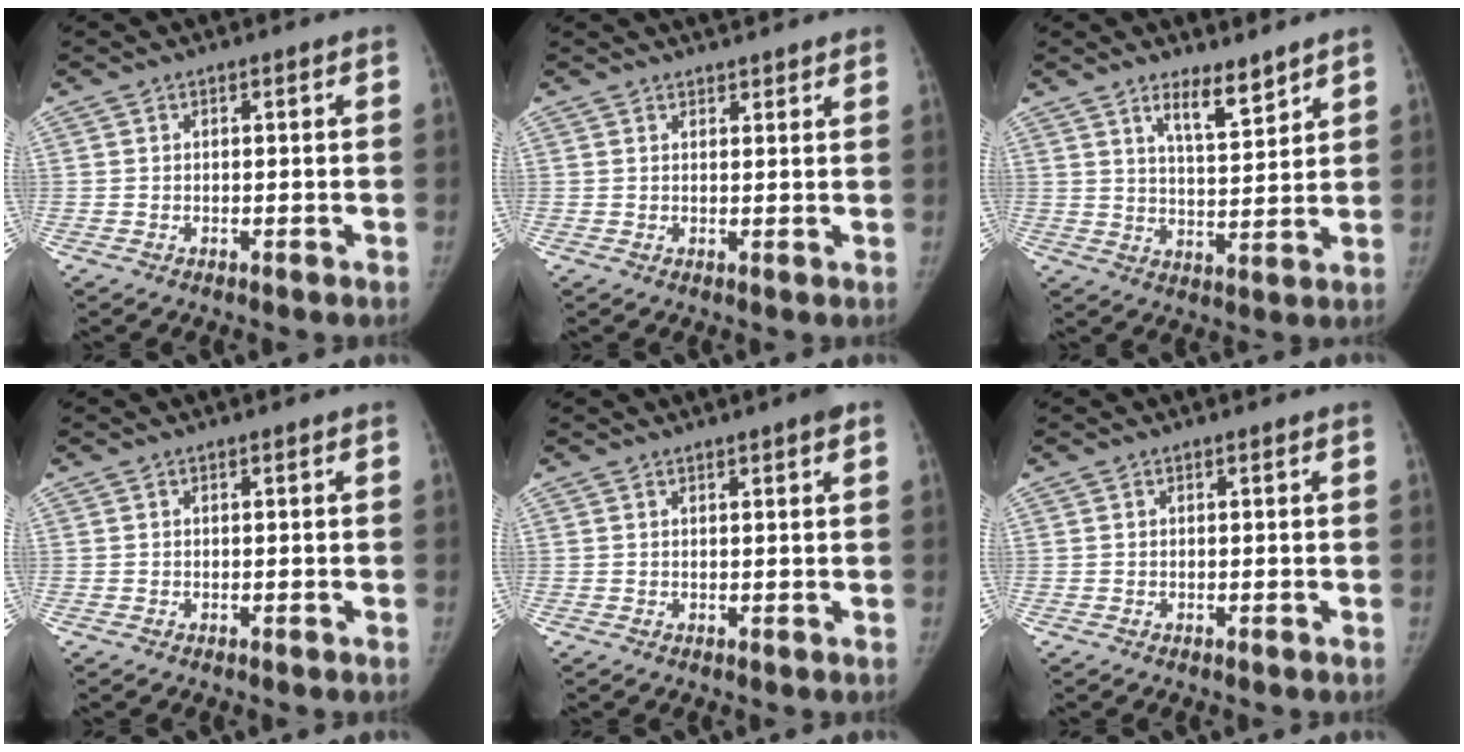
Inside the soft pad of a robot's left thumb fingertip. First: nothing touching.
{"total": 4.3, "force": [3.8, 1.1, 1.8], "torque": [-0.005, 0.002, 0.050]}
{"total": 6.9, "force": [5.1, 1.7, 4.3], "torque": [-0.056, -0.044, 0.087]}
{"total": 0.0}
{"total": 2.4, "force": [1.4, 0.2, 2.0], "torque": [-0.029, -0.001, 0.017]}
{"total": 0.0}